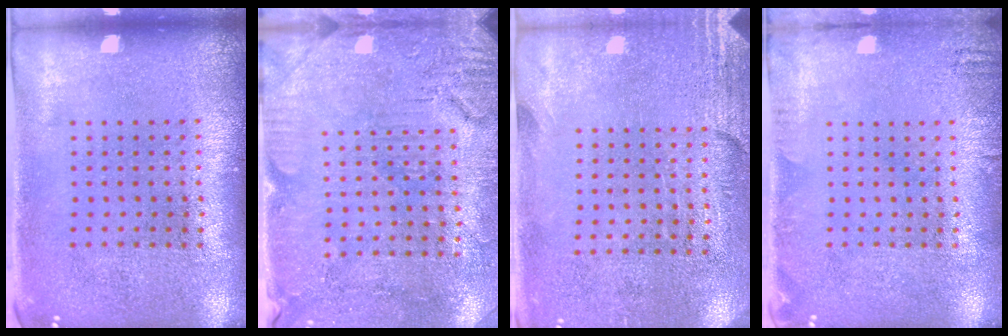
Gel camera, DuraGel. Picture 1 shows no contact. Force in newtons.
{"total": 2.9, "press": 2.7, "slide": 1.1}
{"total": 2.8, "press": 2.4, "slide": 1.4}
{"total": 1.4, "press": 1.3, "slide": 0.2}